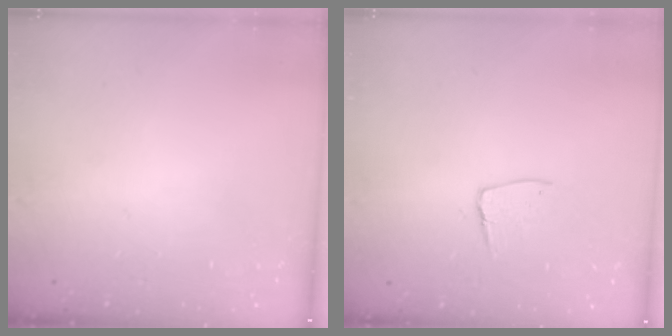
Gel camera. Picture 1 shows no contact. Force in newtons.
{"total": 7.0, "press": 7.0, "slide": 0.5}